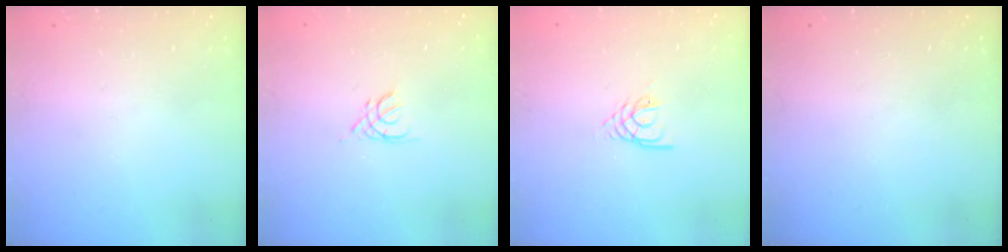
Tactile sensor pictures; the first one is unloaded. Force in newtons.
{"total": 2.5, "press": 2.5, "slide": 0.6}
{"total": 2.5, "press": 2.4, "slide": 0.4}
{"total": 0.0}